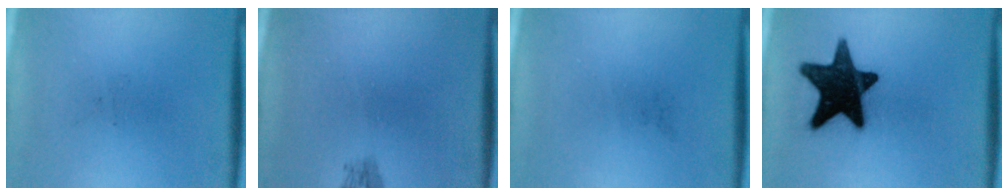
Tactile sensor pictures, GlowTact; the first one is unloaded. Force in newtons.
{"total": 1.1}
{"total": 0.0}
{"total": 17.7}